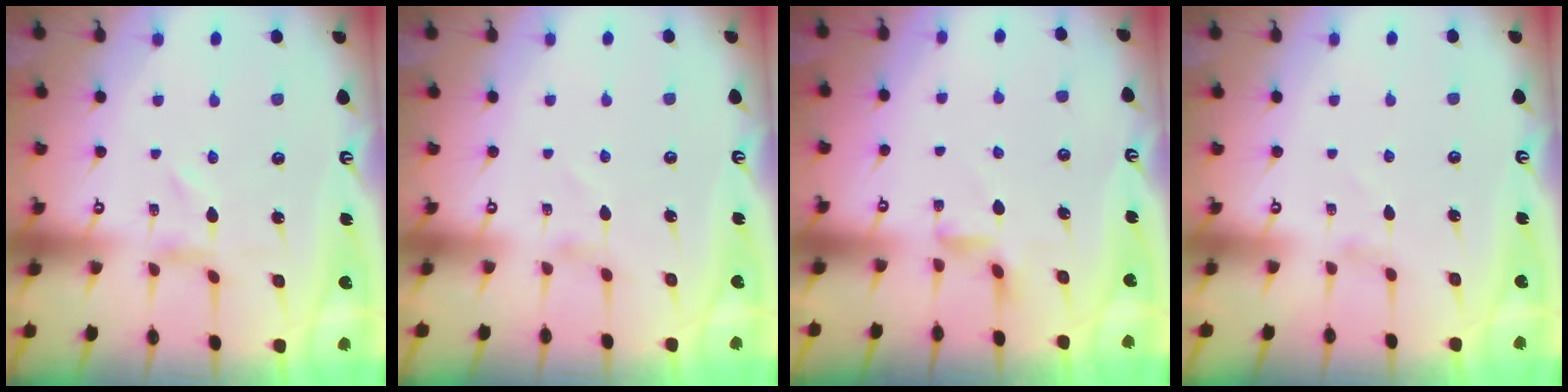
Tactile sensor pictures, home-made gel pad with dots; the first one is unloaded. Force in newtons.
{"total": 1.0, "press": 0.9, "slide": 0.3}
{"total": 2.5, "press": 2.4, "slide": 0.6}
{"total": 0.0}